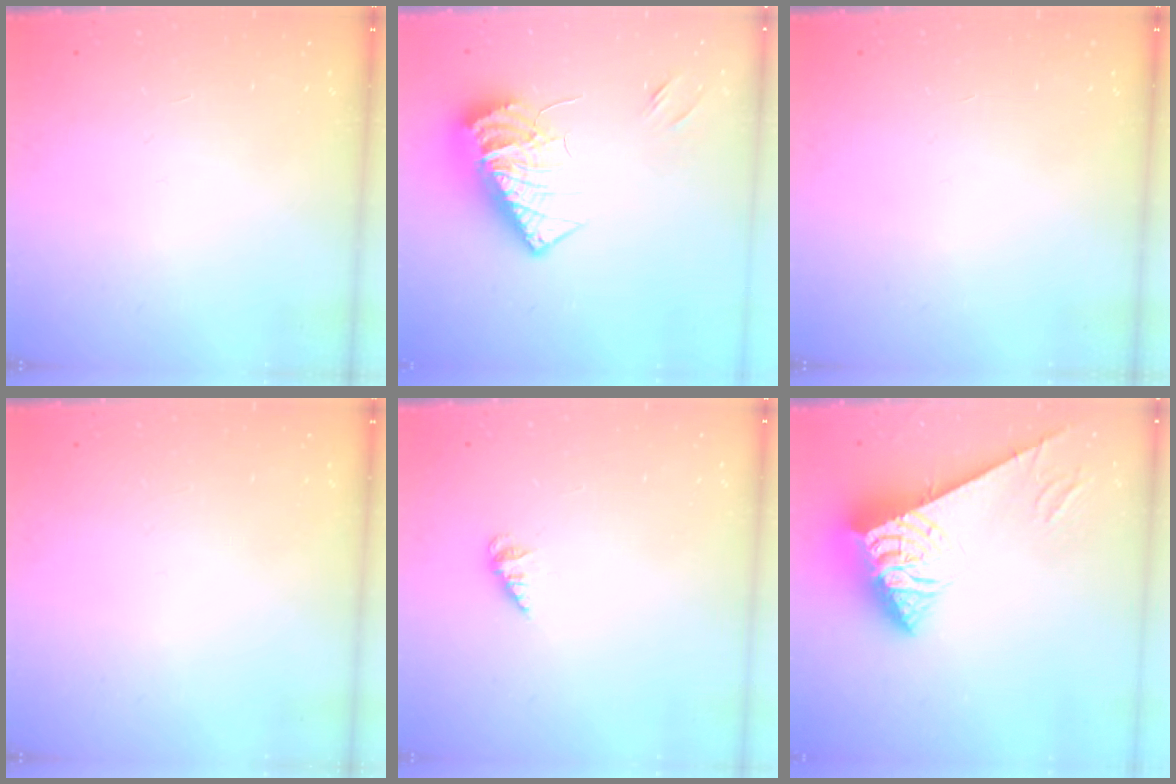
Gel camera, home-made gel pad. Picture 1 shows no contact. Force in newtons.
{"total": 12.9, "press": 12.8, "slide": 1.2}
{"total": 0.0}
{"total": 0.0}
{"total": 1.2, "press": 1.2, "slide": 0.1}
{"total": 7.5, "press": 7.4, "slide": 0.7}